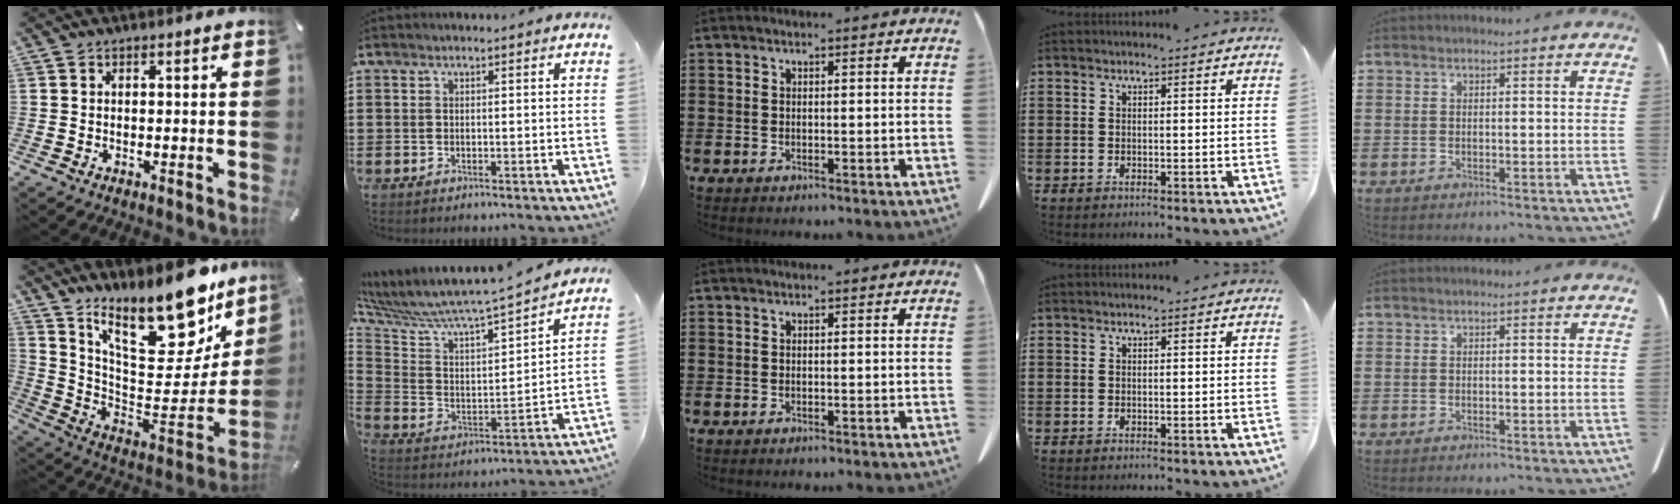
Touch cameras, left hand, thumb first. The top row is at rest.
{"thumb": {"total": 22.8, "force": [17.2, 8.9, 12.0], "torque": [-0.171, -0.134, 0.294]}, "index": {"total": 5.9, "force": [5.7, 0.0, 1.5], "torque": [-0.063, -0.065, 0.086]}}